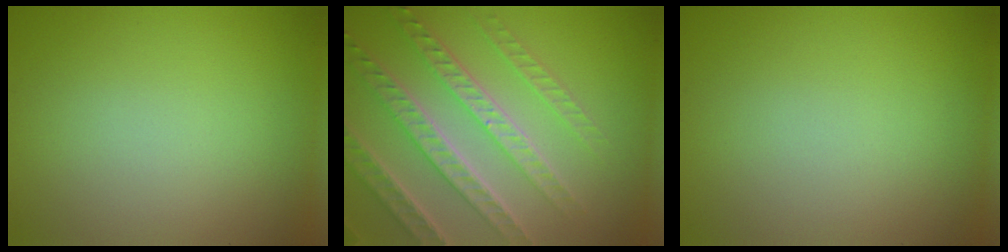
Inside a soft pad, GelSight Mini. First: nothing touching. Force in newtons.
{"total": 6.9, "press": 5.3, "slide": 4.4}
{"total": 0.0}